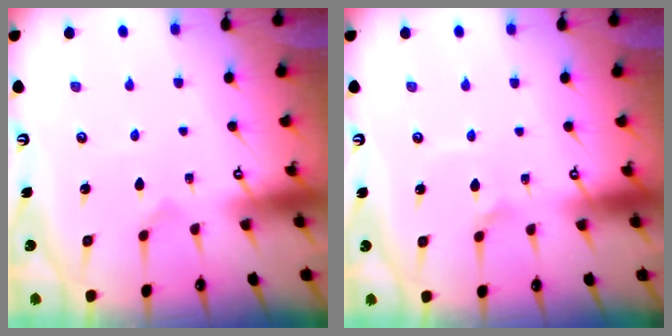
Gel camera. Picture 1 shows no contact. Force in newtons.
{"total": 3.5, "press": 3.5, "slide": 0.3}